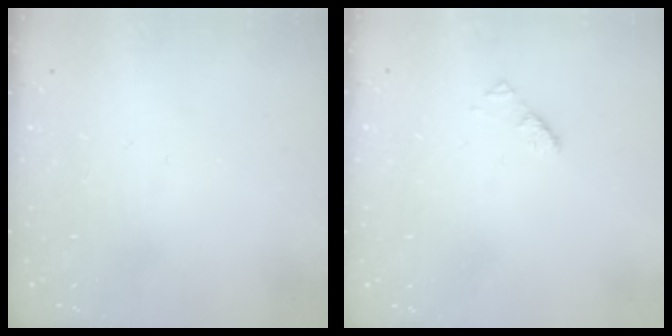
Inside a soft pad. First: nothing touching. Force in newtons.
{"total": 1.9, "press": 1.9, "slide": 0.3}